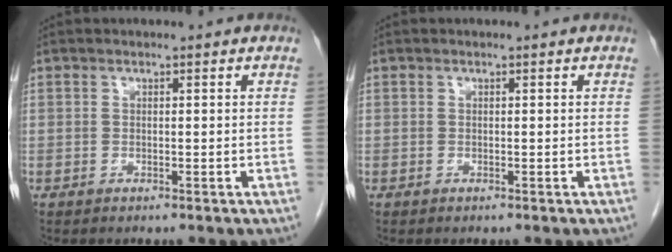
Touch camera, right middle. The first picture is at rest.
{"total": 0.0}